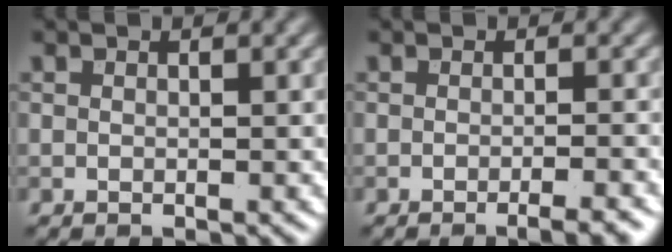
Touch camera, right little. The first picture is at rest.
{"total": 3.0, "force": [-1.8, 0.7, 2.3], "torque": [-0.020, 0.007, -0.029]}